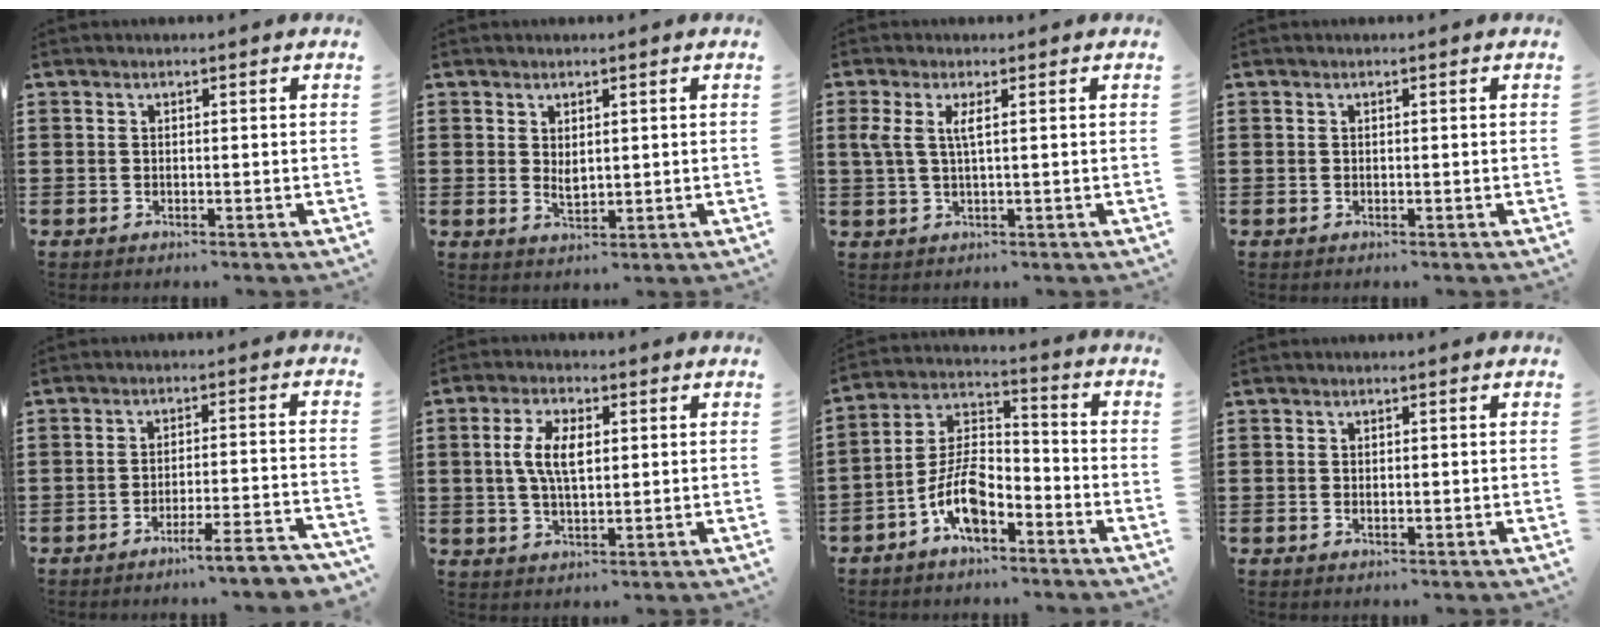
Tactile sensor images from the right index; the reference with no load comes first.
{"total": 1.9, "force": [0.8, 0.9, 1.5], "torque": [-0.030, 0.000, 0.014]}
{"total": 3.1, "force": [0.8, 0.7, 2.9], "torque": [-0.076, -0.004, 0.007]}
{"total": 0.0}
{"total": 5.3, "force": [-4.6, -0.4, 2.7], "torque": [-0.042, -0.014, -0.085]}
{"total": 6.3, "force": [0.8, 2.9, 5.5], "torque": [-0.119, 0.010, 0.010]}
{"total": 8.8, "force": [-5.2, 3.9, 5.9], "torque": [-0.140, 0.002, -0.102]}
{"total": 0.5, "force": [0.0, 0.2, 0.5], "torque": [-0.010, -0.001, -0.001]}